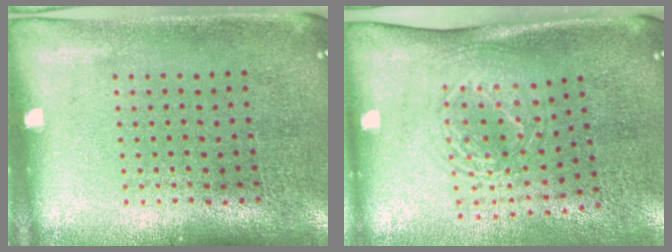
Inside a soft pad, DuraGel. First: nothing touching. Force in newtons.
{"total": 1.7, "press": 1.3, "slide": 1.1}